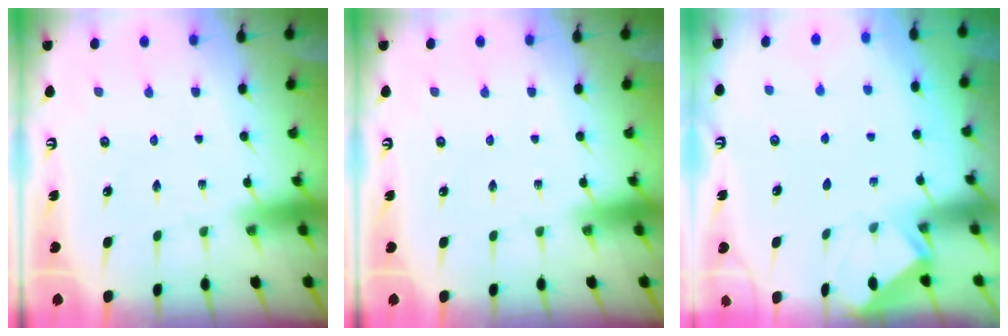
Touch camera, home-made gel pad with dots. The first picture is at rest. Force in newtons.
{"total": 0.0}
{"total": 1.6, "press": 1.6, "slide": 0.1}